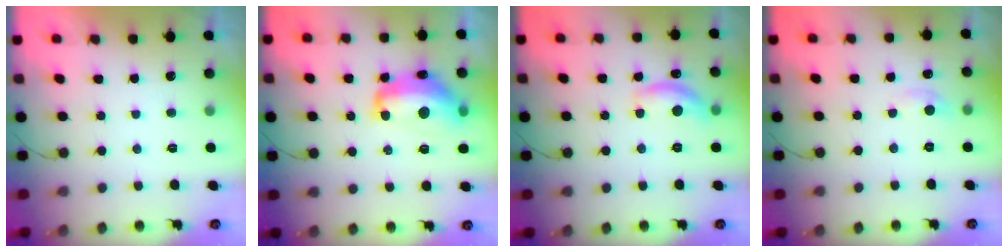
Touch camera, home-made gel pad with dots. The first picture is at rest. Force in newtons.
{"total": 14.7, "press": 14.6, "slide": 1.3}
{"total": 12.1, "press": 12.0, "slide": 0.7}
{"total": 4.4, "press": 4.3, "slide": 0.6}